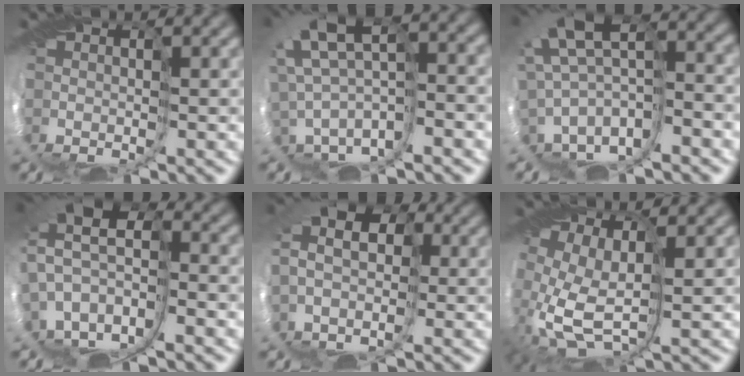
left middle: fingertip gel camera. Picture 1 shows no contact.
{"total": 4.8, "force": [2.1, 0.9, 4.2], "torque": [-0.089, 0.029, 0.035]}
{"total": 6.1, "force": [-0.7, 2.3, 5.6], "torque": [-0.131, 0.022, 0.000]}
{"total": 8.2, "force": [1.0, 4.8, 6.6], "torque": [-0.164, 0.008, 0.028]}
{"total": 6.4, "force": [1.1, 4.3, 4.6], "torque": [-0.069, 0.037, 0.008]}
{"total": 5.7, "force": [0.1, 3.7, 4.4], "torque": [-0.119, -0.014, 0.018]}